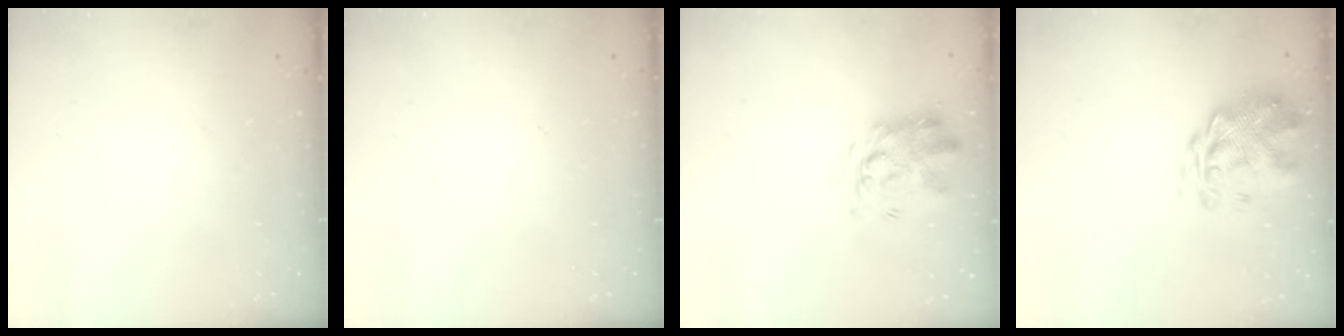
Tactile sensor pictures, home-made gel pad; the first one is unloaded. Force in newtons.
{"total": 0.0}
{"total": 3.3, "press": 3.2, "slide": 0.7}
{"total": 3.2, "press": 2.8, "slide": 1.6}